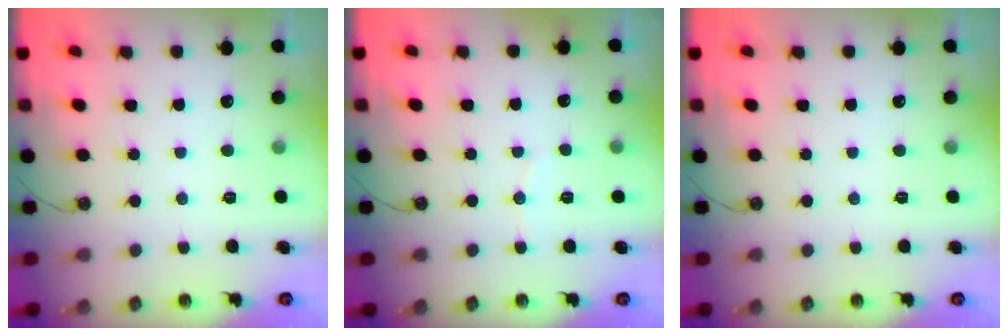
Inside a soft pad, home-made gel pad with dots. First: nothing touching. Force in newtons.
{"total": 3.2, "press": 3.2, "slide": 0.4}
{"total": 0.0}